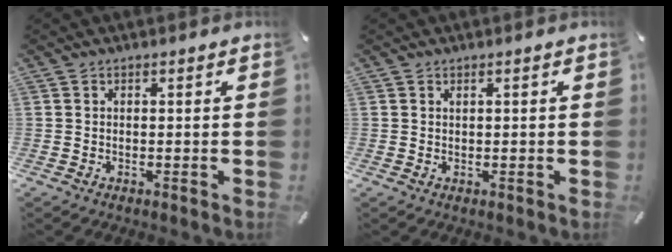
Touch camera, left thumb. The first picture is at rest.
{"total": 0.5, "force": [0.3, 0.2, 0.4], "torque": [-0.007, 0.000, 0.005]}